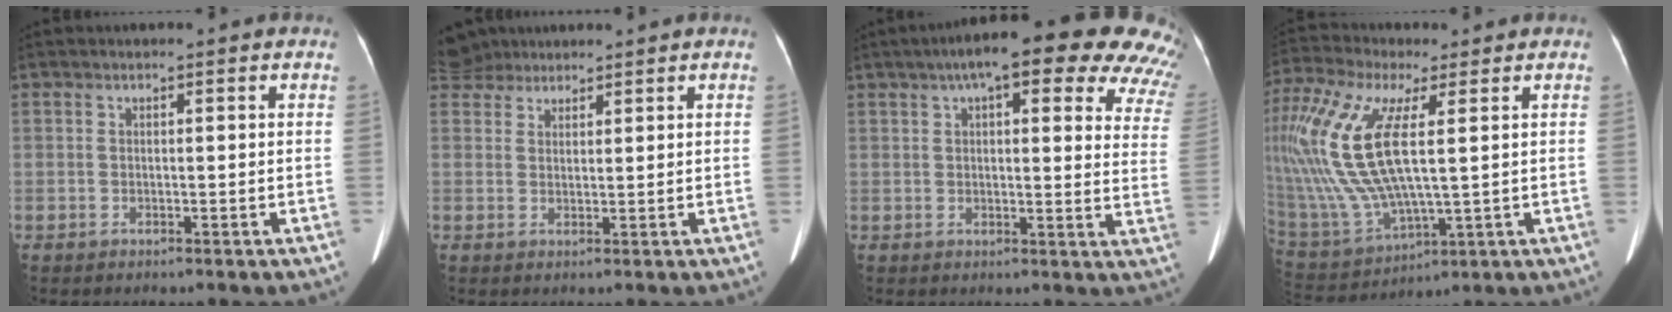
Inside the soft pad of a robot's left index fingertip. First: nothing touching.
{"total": 3.2, "force": [2.8, 1.5, -0.7], "torque": [0.008, 0.021, 0.054]}
{"total": 24.5, "force": [17.7, 5.9, 15.9], "torque": [-0.187, 0.030, 0.196]}
{"total": 18.7, "force": [3.6, 6.6, 17.1], "torque": [-0.413, 0.001, 0.076]}